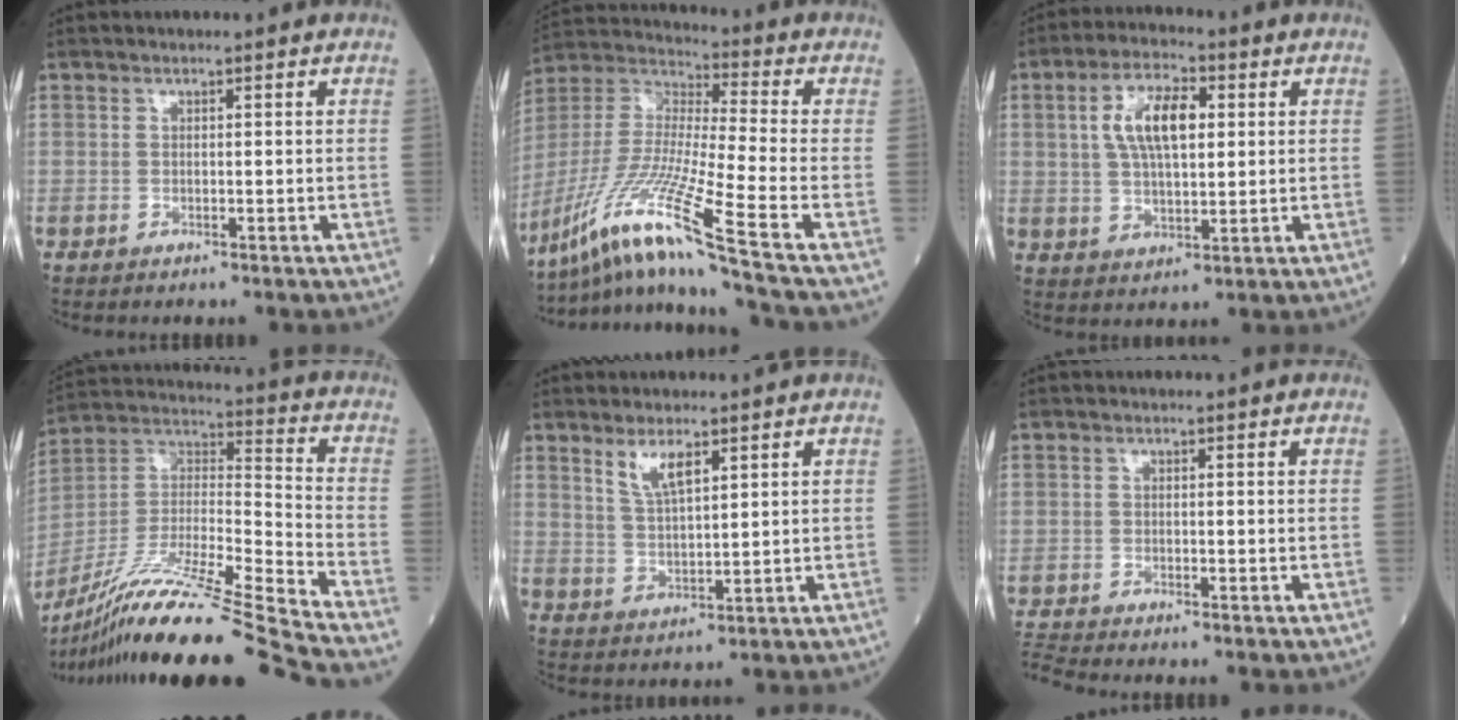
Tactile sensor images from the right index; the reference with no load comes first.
{"total": 19.3, "force": [-12.9, -3.1, 13.9], "torque": [-0.312, -0.035, -0.243]}
{"total": 9.1, "force": [2.3, 3.6, 8.1], "torque": [-0.158, 0.015, 0.041]}
{"total": 24.5, "force": [-19.7, -1.1, 14.5], "torque": [-0.272, -0.039, -0.358]}
{"total": 4.7, "force": [2.9, 1.1, 3.6], "torque": [-0.077, -0.004, 0.061]}
{"total": 2.4, "force": [-2.2, -0.9, -0.2], "torque": [-0.015, -0.024, -0.047]}